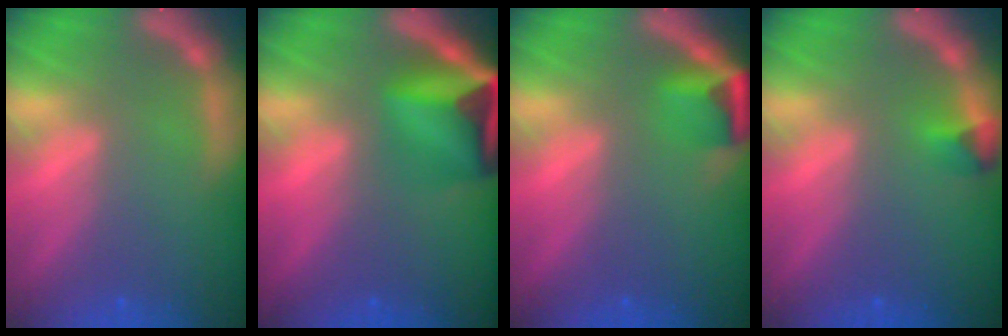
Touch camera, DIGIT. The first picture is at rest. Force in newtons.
{"total": 9.0}
{"total": 3.4}
{"total": 1.4}